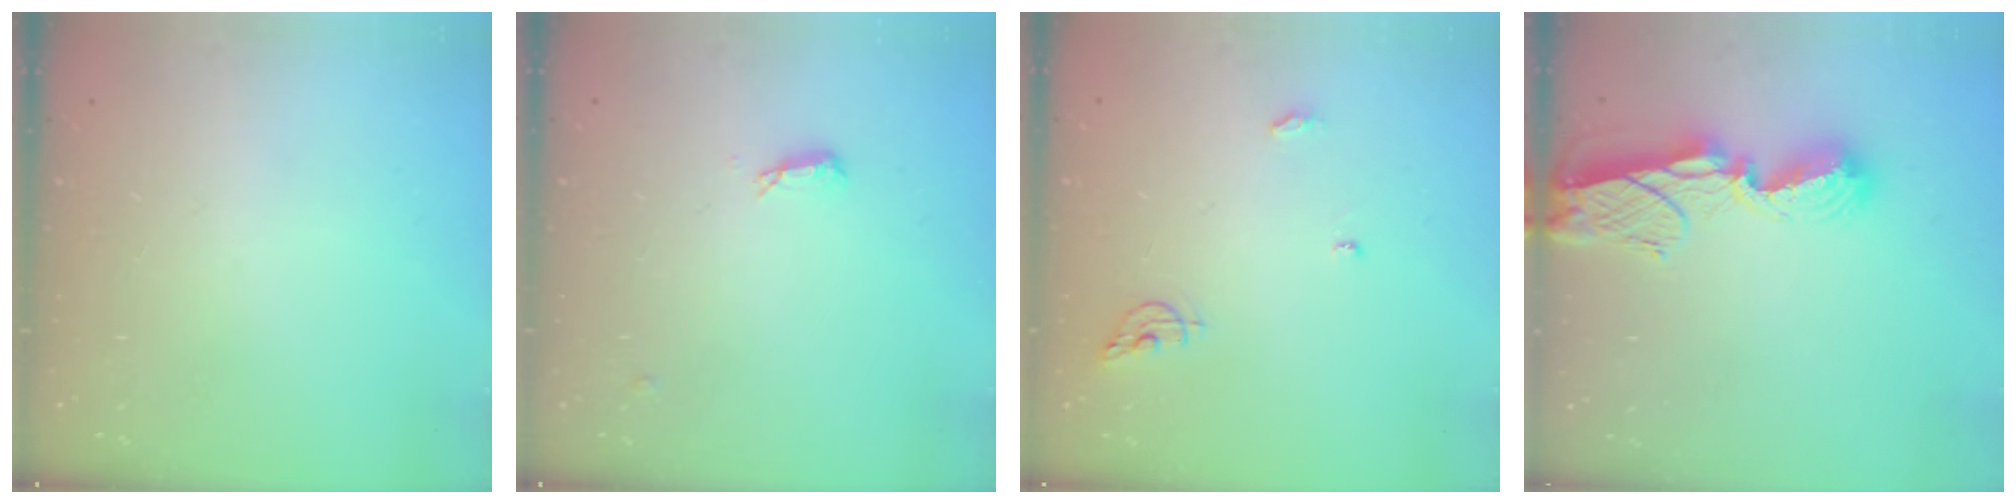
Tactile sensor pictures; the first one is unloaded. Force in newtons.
{"total": 6.1, "press": 5.8, "slide": 1.6}
{"total": 6.5, "press": 6.5, "slide": 0.5}
{"total": 9.7, "press": 9.7, "slide": 0.9}